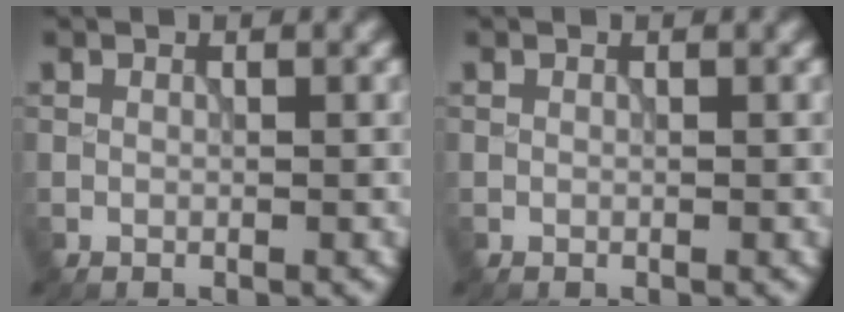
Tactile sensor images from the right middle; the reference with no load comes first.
{"total": 0.0}